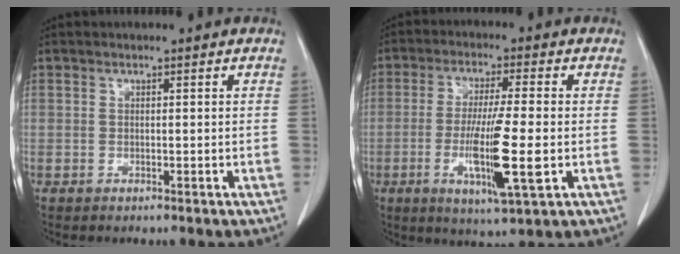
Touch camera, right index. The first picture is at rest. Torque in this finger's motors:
{"motor_torque": [1.36, -0.78, 0.42, 0.21]}